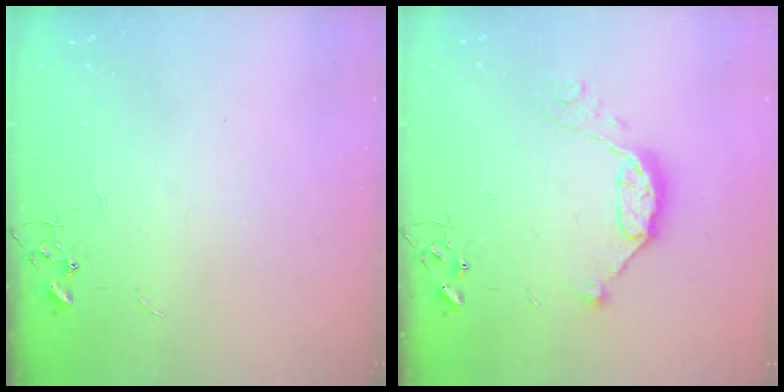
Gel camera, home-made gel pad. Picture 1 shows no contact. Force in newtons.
{"total": 10.2, "press": 10.2, "slide": 1.0}